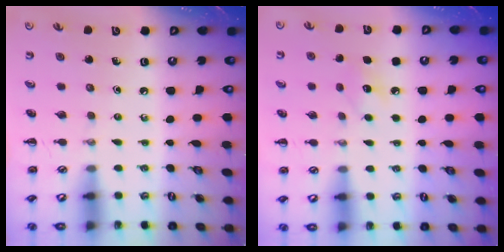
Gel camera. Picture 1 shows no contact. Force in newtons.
{"total": 7.5, "press": 7.3, "slide": 1.7}